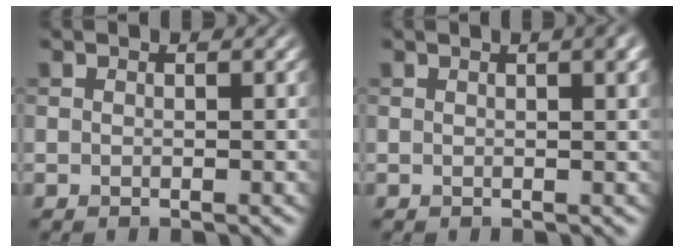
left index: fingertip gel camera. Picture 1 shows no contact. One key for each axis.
{"total": 3.8, "fx": 1.6, "fy": 1.4, "fz": 3.1, "tx": -0.022, "ty": 0.010, "tz": 0.012}